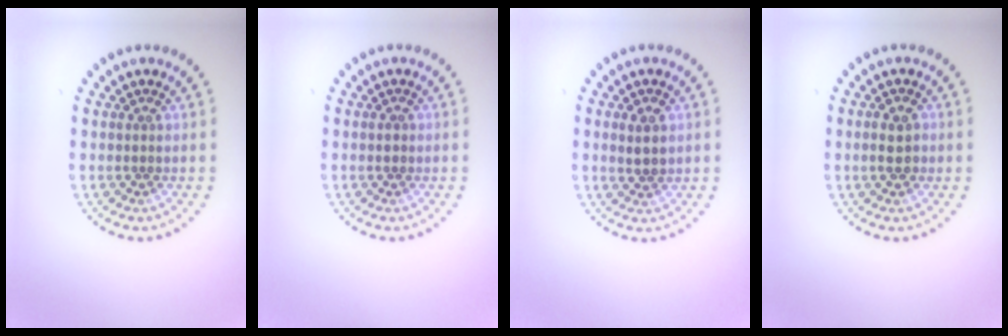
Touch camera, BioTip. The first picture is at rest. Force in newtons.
{"total": 0.9, "press": 0.9, "slide": 0.1}
{"total": 1.7, "press": 1.6, "slide": 0.2}
{"total": 2.1, "press": 2.1, "slide": 0.3}